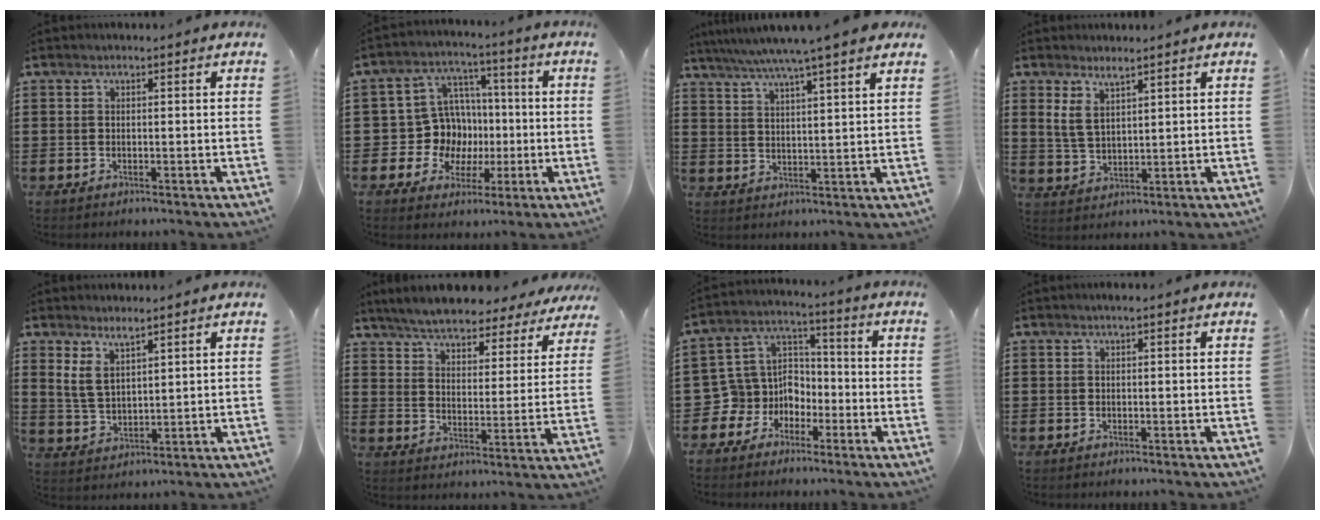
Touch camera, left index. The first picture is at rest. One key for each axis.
{"total": 10.1, "fx": 0.1, "fy": 9.8, "fz": 2.7, "tx": -0.098, "ty": 0.000, "tz": 0.014}
{"total": 6.5, "fx": 5.4, "fy": -0.9, "fz": 3.6, "tx": -0.086, "ty": -0.023, "tz": 0.093}
{"total": 4.2, "fx": 2.8, "fy": 1.8, "fz": 2.6, "tx": -0.058, "ty": 0.002, "tz": 0.051}
{"total": 4.5, "fx": 3.2, "fy": 1.8, "fz": 2.6, "tx": -0.061, "ty": 0.000, "tz": 0.057}
{"total": 6.1, "fx": 5.9, "fy": 0.4, "fz": 1.3, "tx": -0.056, "ty": -0.037, "tz": 0.103}
{"total": 7.2, "fx": -2.6, "fy": 6.6, "fz": 0.7, "tx": -0.064, "ty": -0.007, "tz": -0.055}
{"total": 0.5, "fx": 0.3, "fy": 0.0, "fz": 0.4, "tx": -0.007, "ty": -0.001, "tz": 0.006}